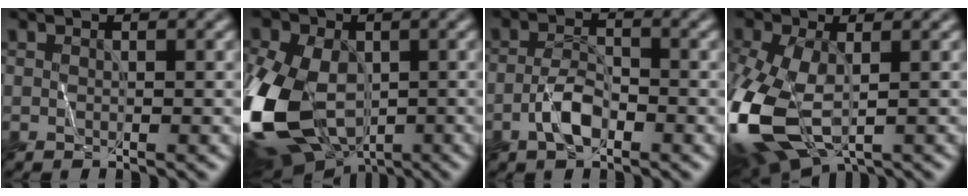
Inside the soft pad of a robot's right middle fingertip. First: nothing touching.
{"total": 16.0, "force": [-3.4, 10.7, 11.4], "torque": [-0.260, -0.030, -0.061]}
{"total": 3.1, "force": [-1.5, 1.3, 2.3], "torque": [-0.047, 0.005, -0.036]}
{"total": 12.9, "force": [-3.3, 7.0, 10.3], "torque": [-0.276, -0.036, -0.053]}